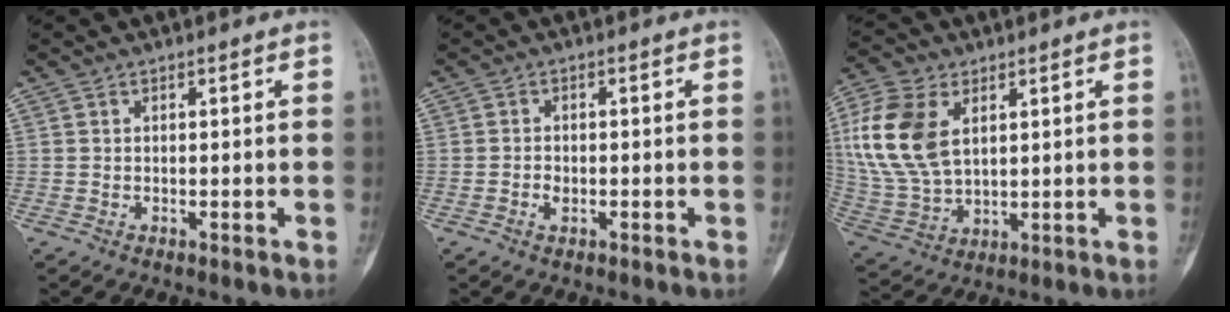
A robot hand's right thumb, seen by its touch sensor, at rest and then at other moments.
{"total": 1.8, "force": [-0.7, 1.2, 1.1], "torque": [-0.017, 0.006, -0.015]}
{"total": 15.3, "force": [4.4, 9.4, 11.3], "torque": [-0.238, -0.005, 0.091]}